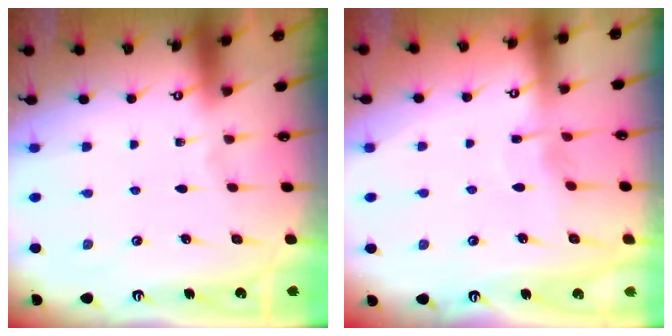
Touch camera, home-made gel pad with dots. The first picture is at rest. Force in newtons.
{"total": 3.0, "press": 2.9, "slide": 0.3}